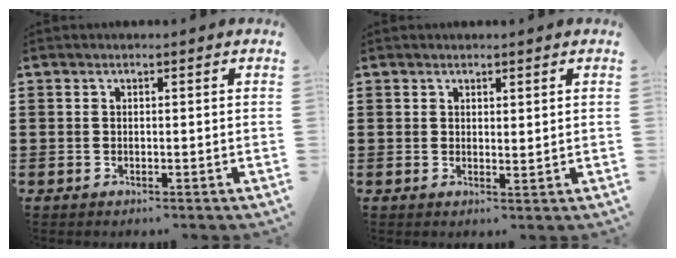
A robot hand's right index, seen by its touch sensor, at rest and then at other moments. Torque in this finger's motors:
{"motor_torque": [-0.27, 0.11, 0.07, 0.01]}